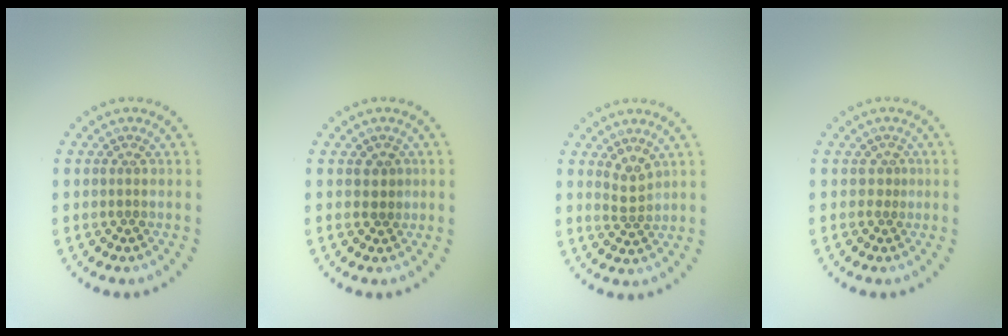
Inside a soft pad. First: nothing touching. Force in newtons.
{"total": 1.1, "press": 1.0, "slide": 0.4}
{"total": 1.8, "press": 1.5, "slide": 1.1}
{"total": 0.7, "press": 0.2, "slide": 0.6}